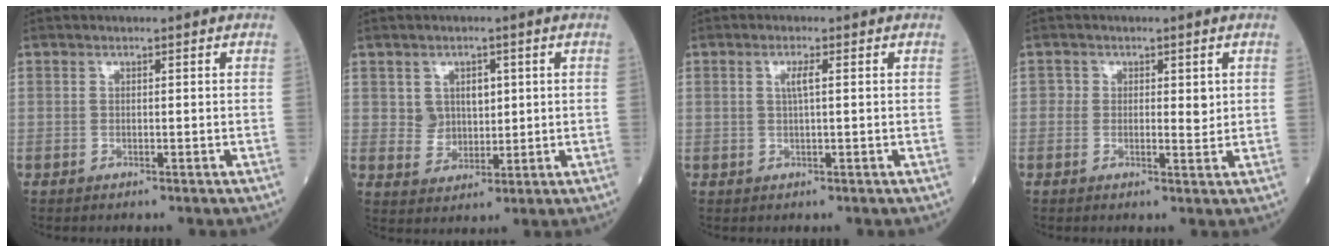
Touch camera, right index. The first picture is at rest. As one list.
[{"total": 4.6, "force": [1.3, 3.8, 2.2], "torque": [-0.032, 0.006, 0.027]}, {"total": 2.1, "force": [0.5, 0.1, 2.0], "torque": [-0.040, 0.001, 0.009]}, {"total": 2.4, "force": [0.5, 1.6, 1.7], "torque": [-0.012, -0.002, 0.001]}]